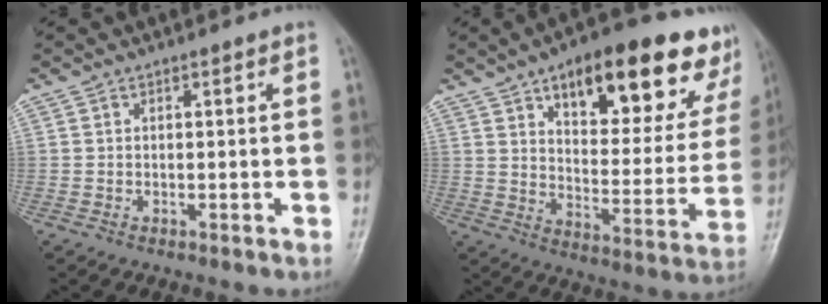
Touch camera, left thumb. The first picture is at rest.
{"total": 25.7, "force": [14.7, 10.7, 18.2], "torque": [-0.193, -0.030, 0.210]}